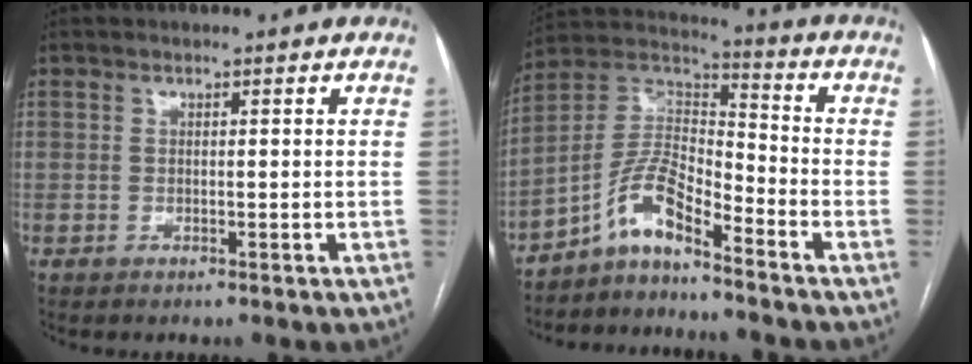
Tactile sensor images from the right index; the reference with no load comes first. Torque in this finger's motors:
{"motor_torque": [0.09, -0.13, 0.05, 0.01]}